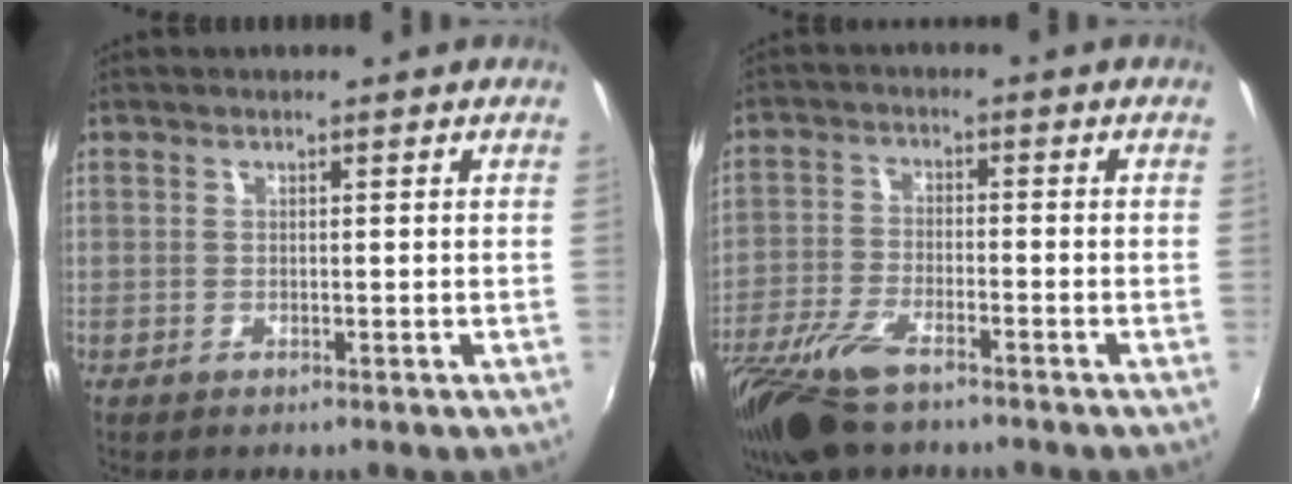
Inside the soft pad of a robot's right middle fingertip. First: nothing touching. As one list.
[{"total": 11.5, "force": [-8.3, 3.7, 7.0], "torque": [-0.166, -0.033, -0.164]}]